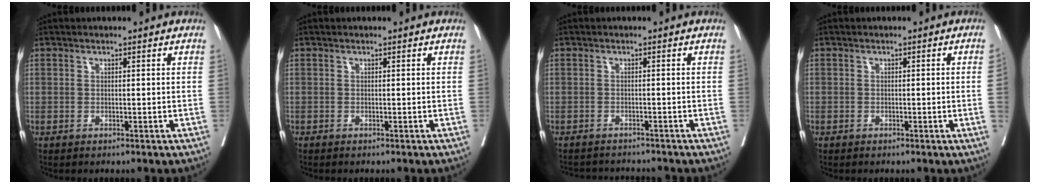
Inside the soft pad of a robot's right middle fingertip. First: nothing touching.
{"total": 0.0}
{"total": 6.0, "force": [-5.8, 0.9, 0.8], "torque": [-0.006, 0.001, -0.077]}
{"total": 1.2, "force": [-0.3, 0.1, 1.2], "torque": [-0.019, 0.007, -0.002]}